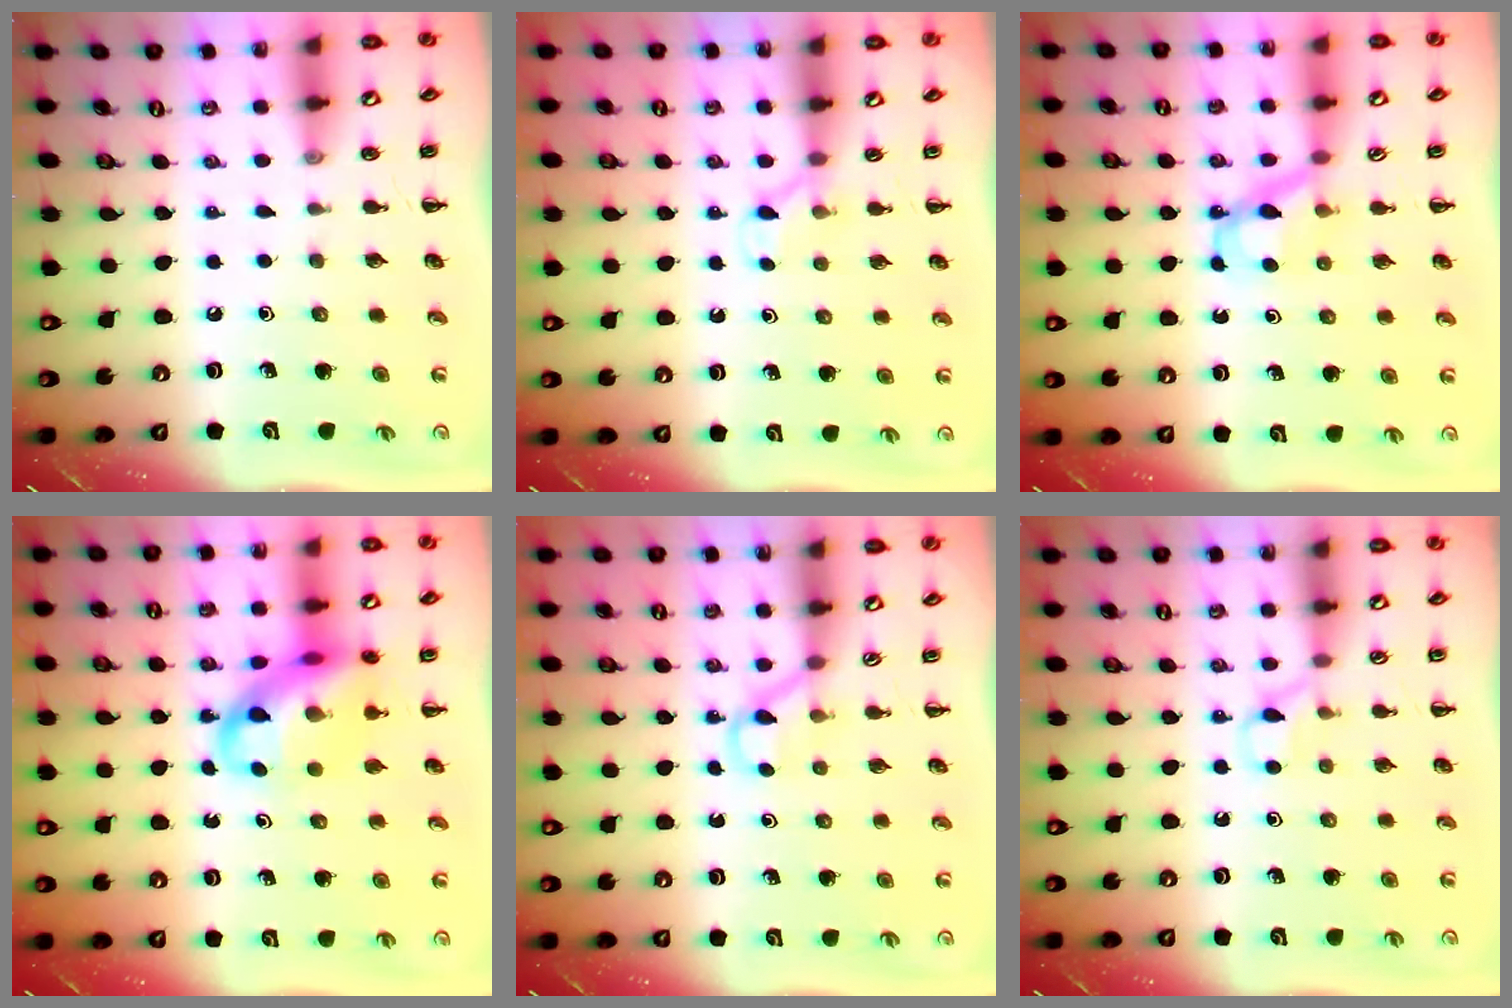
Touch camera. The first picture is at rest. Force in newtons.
{"total": 4.8, "press": 4.6, "slide": 1.4}
{"total": 4.1, "press": 3.9, "slide": 1.2}
{"total": 13.7, "press": 13.3, "slide": 3.3}
{"total": 2.6, "press": 2.4, "slide": 0.9}
{"total": 5.4, "press": 5.1, "slide": 1.5}